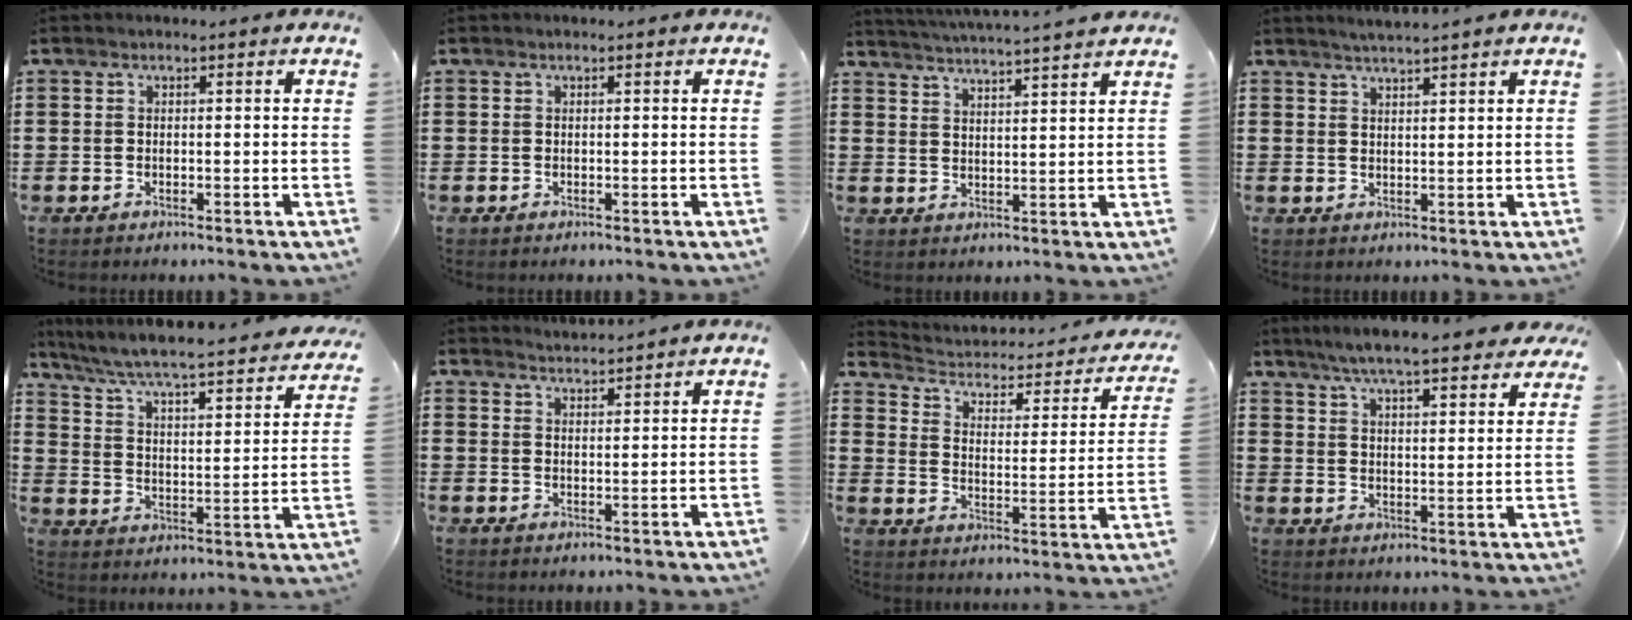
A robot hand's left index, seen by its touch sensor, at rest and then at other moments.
{"total": 0.0}
{"total": 3.5, "force": [3.4, -0.8, 0.5], "torque": [-0.024, -0.025, 0.057]}
{"total": 2.2, "force": [2.1, -0.6, 0.5], "torque": [-0.013, -0.006, 0.040]}
{"total": 4.8, "force": [4.2, -0.2, 2.3], "torque": [-0.067, -0.047, 0.060]}
{"total": 2.3, "force": [2.3, -0.4, -0.2], "torque": [-0.002, -0.007, 0.044]}
{"total": 2.4, "force": [1.4, 1.4, 1.3], "torque": [-0.040, -0.018, 0.015]}
{"total": 6.7, "force": [6.1, 0.2, 2.7], "torque": [-0.075, -0.022, 0.110]}